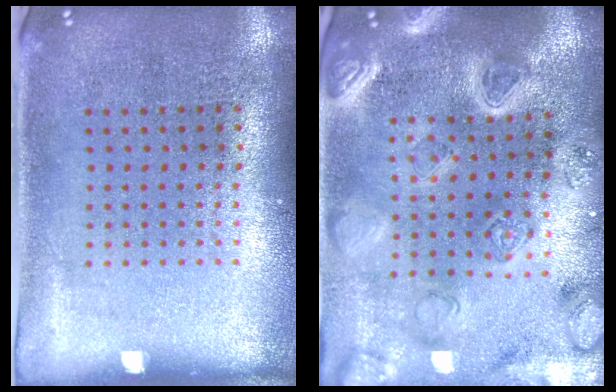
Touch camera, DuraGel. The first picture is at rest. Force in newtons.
{"total": 4.1, "press": 3.7, "slide": 1.7}